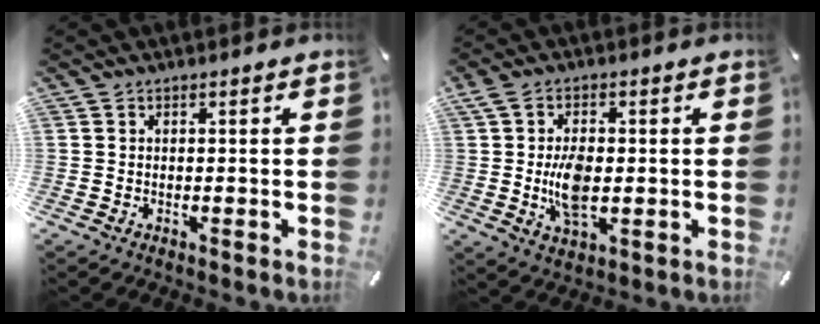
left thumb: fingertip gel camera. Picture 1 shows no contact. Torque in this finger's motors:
{"motor_torque": [1.64, 1.82, 1.55, -0.29, 0.20]}